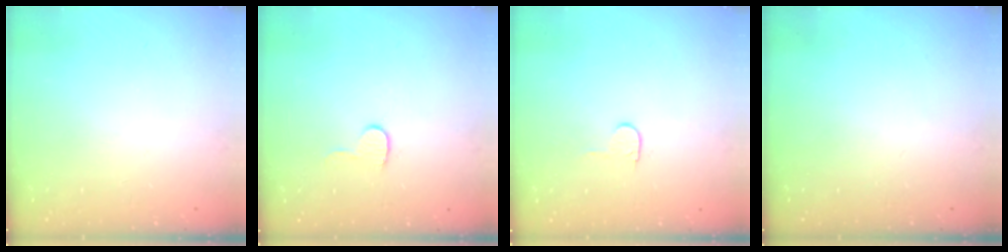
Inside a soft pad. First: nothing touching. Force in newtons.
{"total": 5.6, "press": 5.6, "slide": 0.5}
{"total": 3.8, "press": 3.8, "slide": 0.4}
{"total": 0.0}